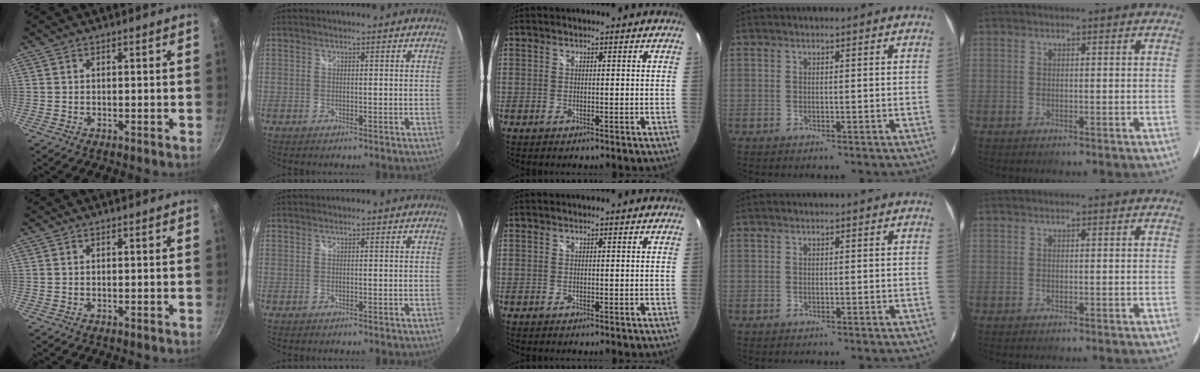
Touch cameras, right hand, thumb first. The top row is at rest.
{}